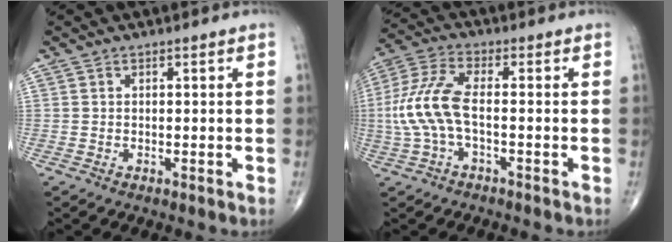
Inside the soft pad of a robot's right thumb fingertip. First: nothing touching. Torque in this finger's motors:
{"motor_torque": [1.11, 1.06, 0.79, -0.57, 0.15]}